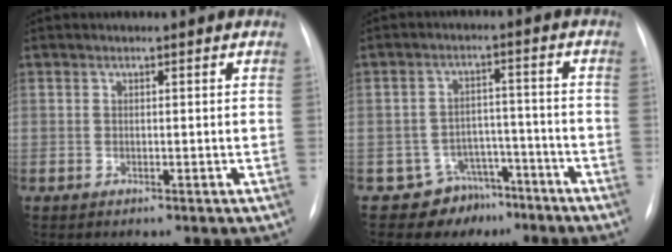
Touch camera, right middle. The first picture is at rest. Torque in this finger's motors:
{"motor_torque": [0.26, -0.34, 0.02, -0.02]}